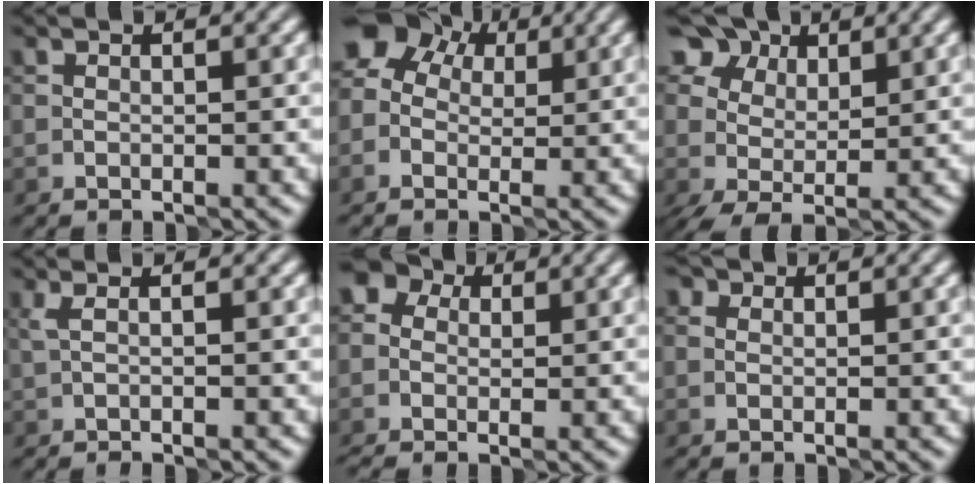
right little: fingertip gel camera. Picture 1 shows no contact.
{"total": 6.7, "force": [2.1, 5.0, 4.0], "torque": [-0.070, 0.033, 0.020]}
{"total": 6.6, "force": [3.4, 4.3, 3.7], "torque": [-0.083, 0.006, 0.064]}
{"total": 1.1, "force": [0.1, 0.2, 1.1], "torque": [-0.021, 0.002, 0.003]}
{"total": 4.0, "force": [0.5, 3.5, 1.9], "torque": [-0.030, 0.023, -0.016]}
{"total": 2.3, "force": [1.1, 1.7, 1.1], "torque": [-0.002, 0.017, -0.016]}